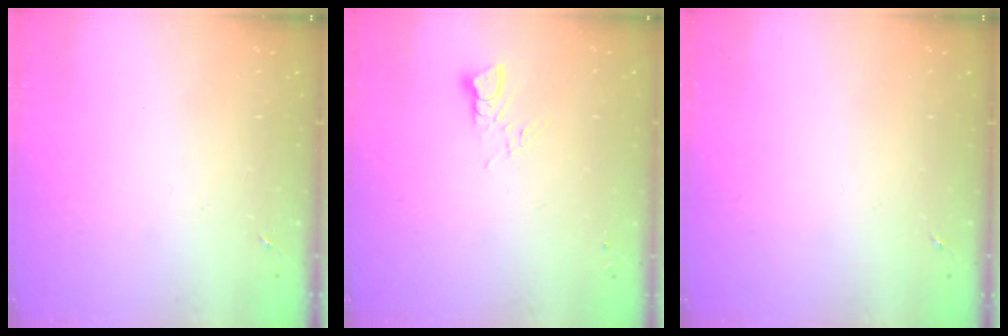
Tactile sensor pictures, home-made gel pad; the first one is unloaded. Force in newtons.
{"total": 3.2, "press": 3.2, "slide": 0.3}
{"total": 0.0}